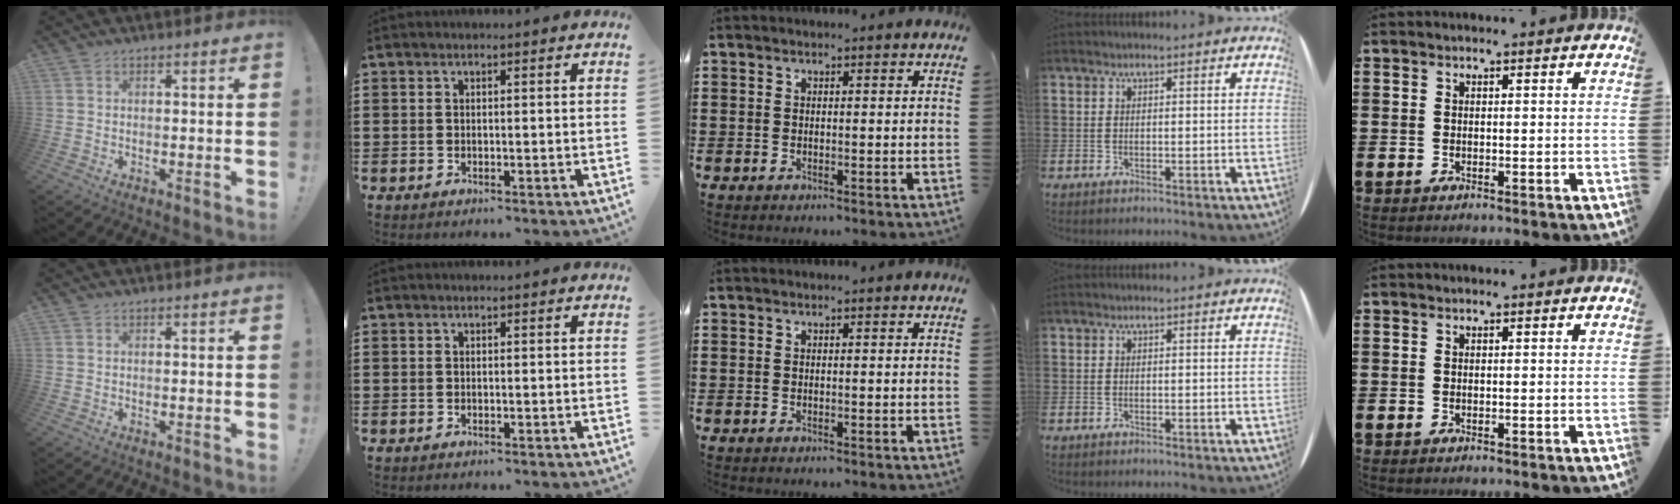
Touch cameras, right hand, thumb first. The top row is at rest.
{}